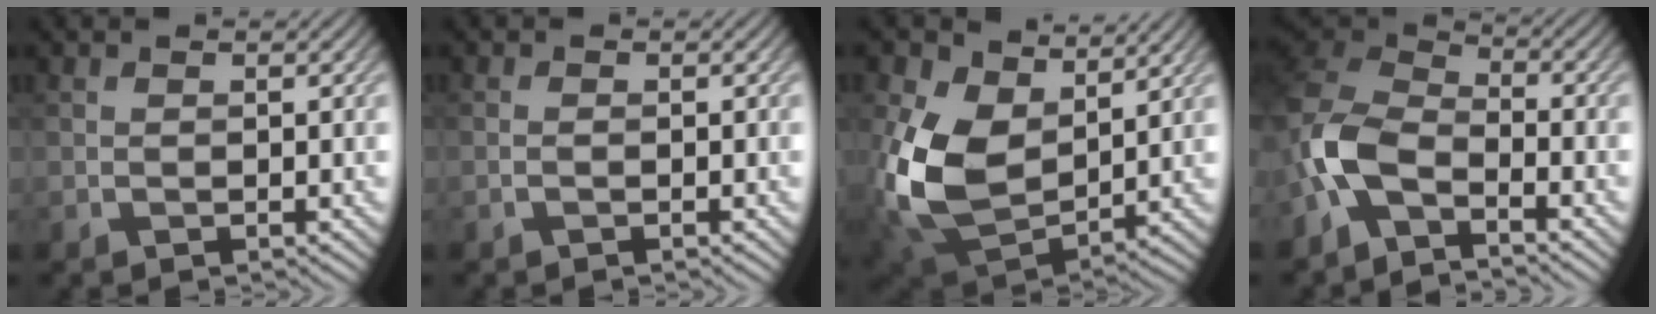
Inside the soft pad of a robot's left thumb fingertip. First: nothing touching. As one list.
[{"total": 0.6, "force": [-0.3, 0.1, 0.4], "torque": [-0.010, 0.000, -0.007]}, {"total": 14.2, "force": [3.2, 9.4, 10.1], "torque": [-0.251, 0.001, 0.058]}, {"total": 8.7, "force": [-4.2, 4.5, 6.1], "torque": [-0.136, 0.005, -0.106]}]